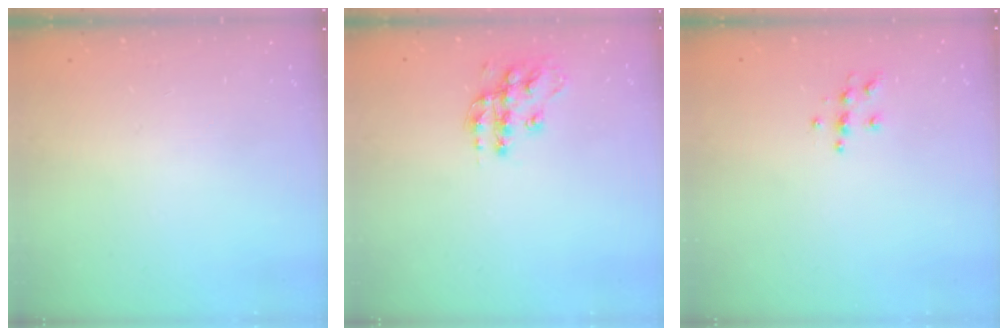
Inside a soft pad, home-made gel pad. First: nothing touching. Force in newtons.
{"total": 13.8, "press": 13.7, "slide": 0.8}
{"total": 6.2, "press": 6.1, "slide": 0.6}